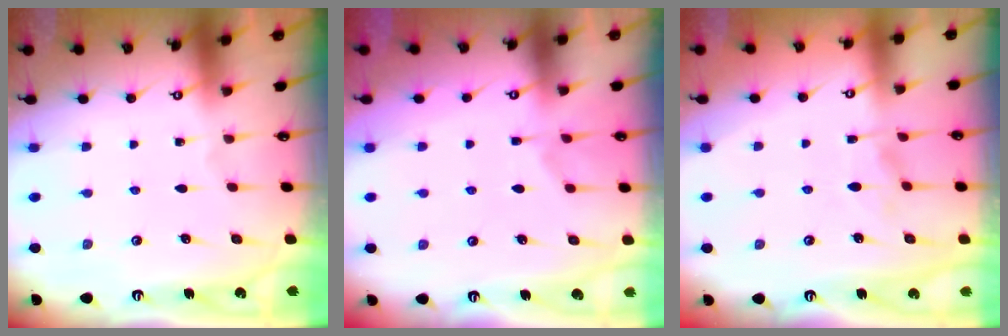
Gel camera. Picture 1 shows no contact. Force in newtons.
{"total": 1.3, "press": 0.5, "slide": 1.2}
{"total": 2.5, "press": 2.3, "slide": 1.0}